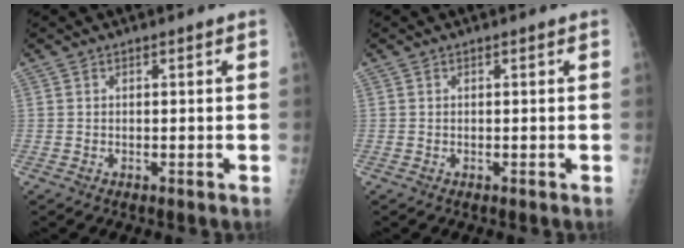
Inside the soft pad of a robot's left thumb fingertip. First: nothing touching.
{"total": 0.0}